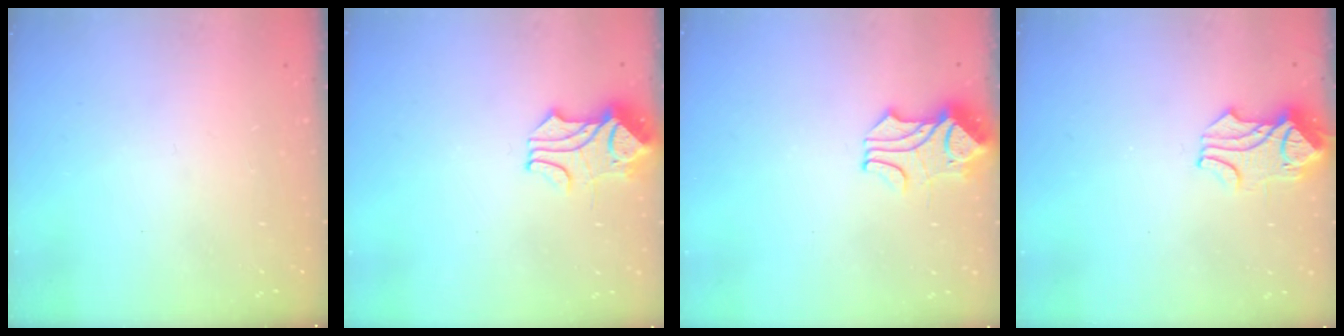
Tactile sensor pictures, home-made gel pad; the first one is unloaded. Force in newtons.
{"total": 1.8, "press": 1.4, "slide": 1.2}
{"total": 1.9, "press": 1.5, "slide": 1.1}
{"total": 2.1, "press": 2.0, "slide": 0.6}